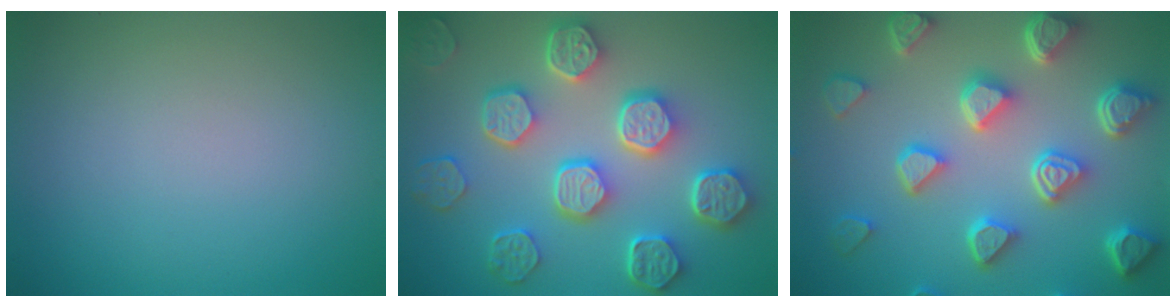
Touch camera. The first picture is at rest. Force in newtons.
{"total": 8.2, "press": 6.4, "slide": 5.1}
{"total": 7.7, "press": 5.9, "slide": 4.9}